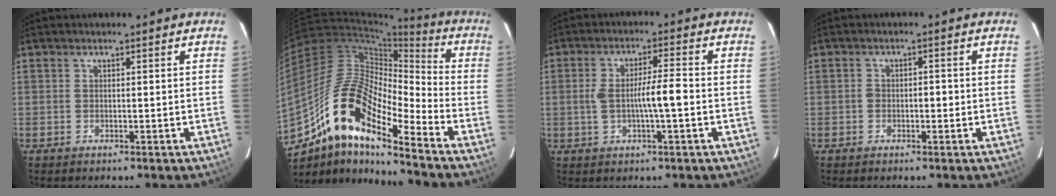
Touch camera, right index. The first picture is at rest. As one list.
[{"total": 16.4, "force": [-9.9, 4.4, 12.4], "torque": [-0.234, 0.033, -0.169]}, {"total": 6.1, "force": [-0.8, 0.5, 6.0], "torque": [-0.112, 0.008, -0.012]}, {"total": 1.8, "force": [-0.4, 1.1, 1.4], "torque": [-0.018, 0.008, -0.007]}]